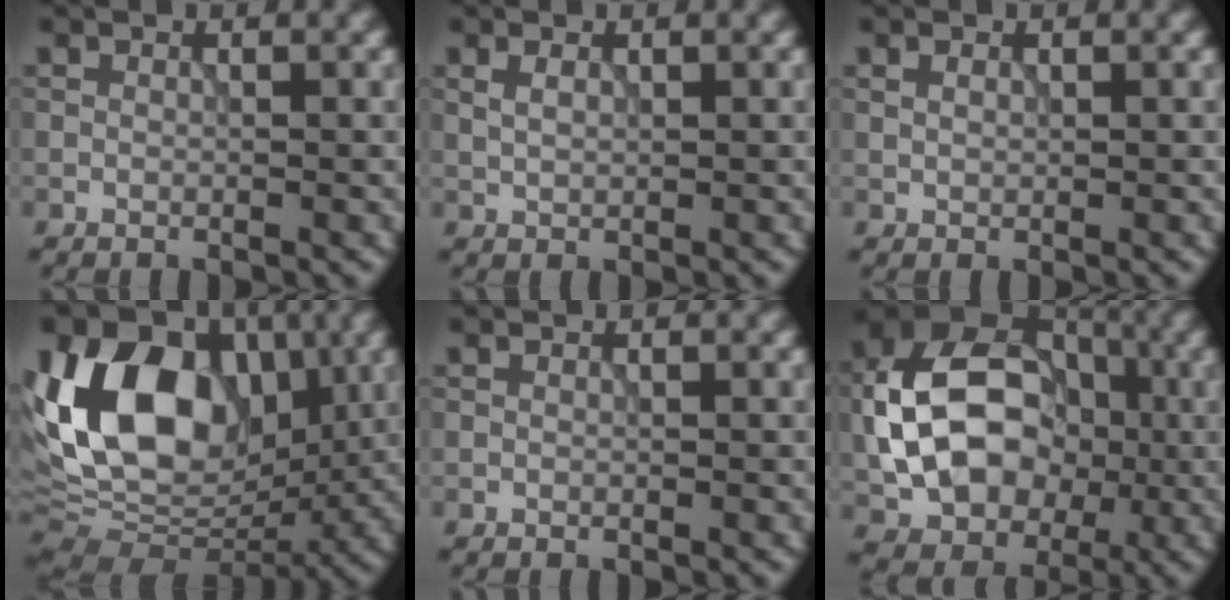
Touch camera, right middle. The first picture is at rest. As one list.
[{"total": 1.1, "force": [0.4, 0.6, 0.8], "torque": [-0.021, 0.000, 0.013]}, {"total": 0.7, "force": [0.3, 0.5, 0.5], "torque": [-0.012, 0.002, 0.007]}, {"total": 15.2, "force": [2.6, 10.3, 10.9], "torque": [-0.194, 0.027, 0.028]}, {"total": 0.0}, {"total": 12.6, "force": [-0.8, 9.1, 8.7], "torque": [-0.162, 0.016, -0.020]}]